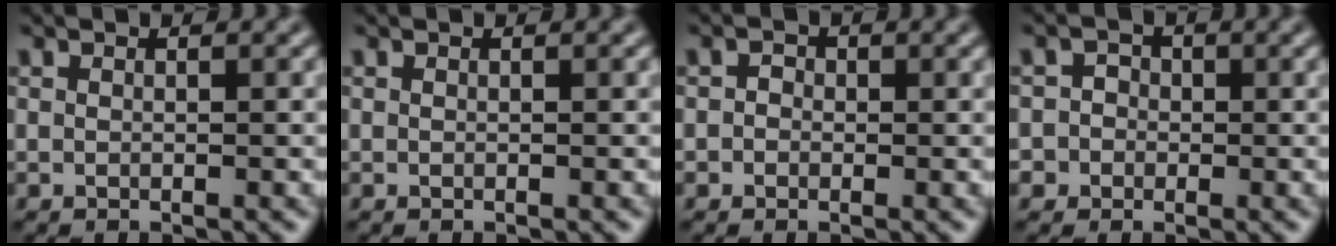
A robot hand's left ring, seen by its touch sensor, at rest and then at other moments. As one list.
[{"total": 0.0}, {"total": 1.3, "force": [0.0, 1.2, 0.4], "torque": [0.010, -0.001, -0.014]}, {"total": 2.8, "force": [-0.9, 2.7, 0.3], "torque": [0.028, 0.011, -0.029]}]